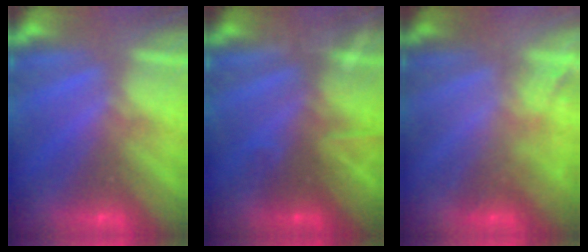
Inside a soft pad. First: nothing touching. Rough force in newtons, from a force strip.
{"total": 2.9}
{"total": 2.2}